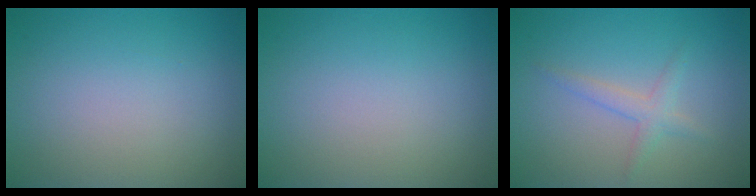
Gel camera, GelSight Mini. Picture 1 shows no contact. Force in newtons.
{"total": 0.0}
{"total": 1.8, "press": 1.8, "slide": 0.0}